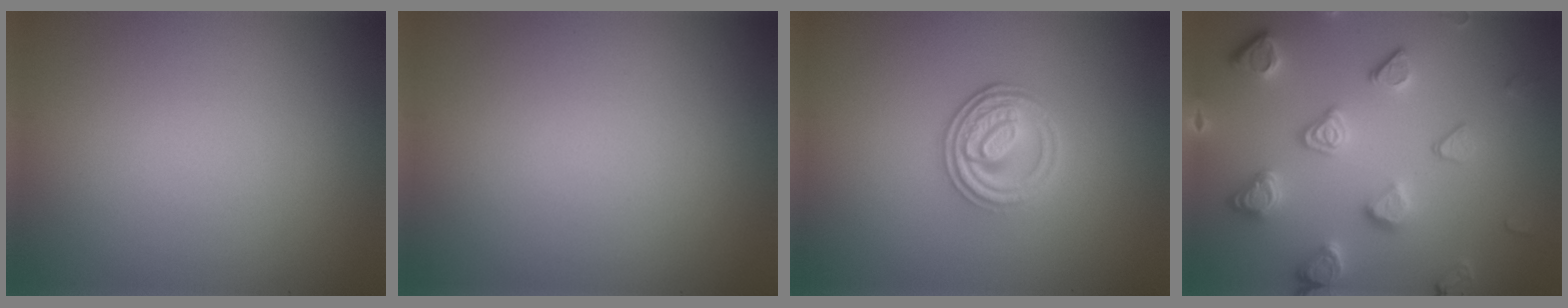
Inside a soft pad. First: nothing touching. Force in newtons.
{"total": 0.0}
{"total": 3.6, "press": 3.1, "slide": 1.9}
{"total": 4.9, "press": 4.4, "slide": 2.3}